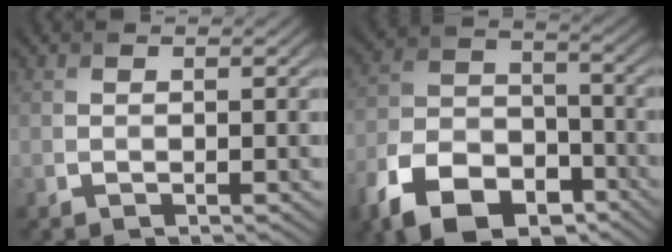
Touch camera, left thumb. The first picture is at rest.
{"total": 13.7, "force": [-8.5, 7.9, 7.3], "torque": [-0.176, -0.025, -0.165]}